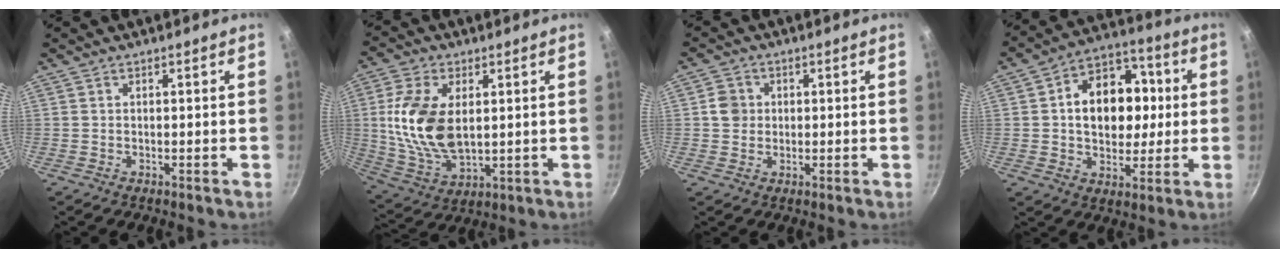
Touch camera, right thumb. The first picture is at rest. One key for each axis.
{"total": 15.3, "fx": 2.3, "fy": 8.9, "fz": 12.3, "tx": -0.229, "ty": -0.014, "tz": 0.052}
{"total": 3.9, "fx": 0.3, "fy": 3.6, "fz": 1.3, "tx": -0.002, "ty": 0.007, "tz": 0.000}
{"total": 16.2, "fx": 1.6, "fy": 12.0, "fz": 10.8, "tx": -0.119, "ty": 0.025, "tz": 0.017}